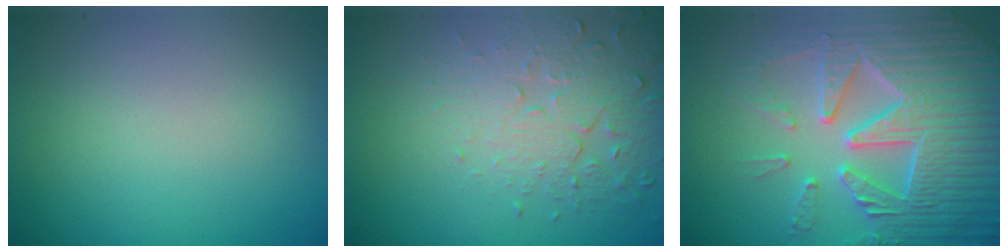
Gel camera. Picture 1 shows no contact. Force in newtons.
{"total": 5.1, "press": 3.8, "slide": 3.4}
{"total": 7.6, "press": 7.5, "slide": 1.5}